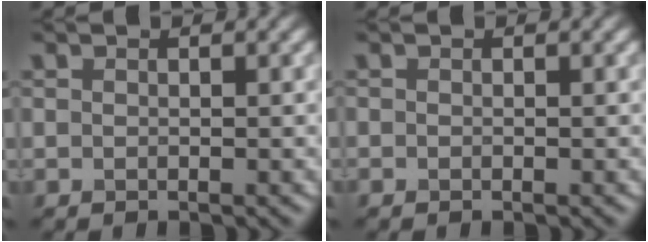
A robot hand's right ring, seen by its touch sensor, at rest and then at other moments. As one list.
[{"total": 0.0}]